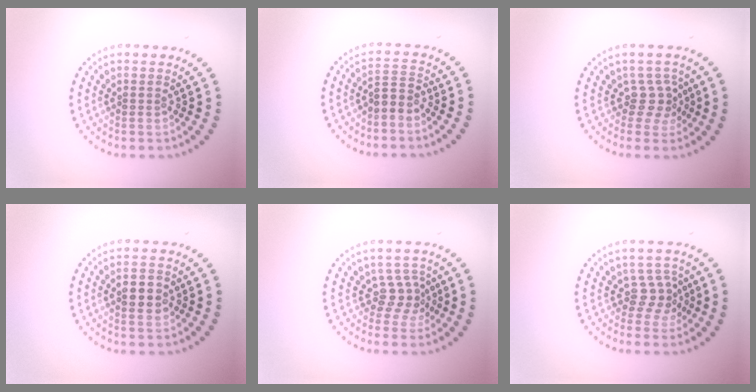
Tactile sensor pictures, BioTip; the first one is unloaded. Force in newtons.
{"total": 2.0, "press": 1.4, "slide": 1.4}
{"total": 2.0, "press": 1.5, "slide": 1.4}
{"total": 2.2, "press": 2.2, "slide": 0.1}
{"total": 2.2, "press": 1.5, "slide": 1.6}
{"total": 2.2, "press": 1.5, "slide": 1.6}